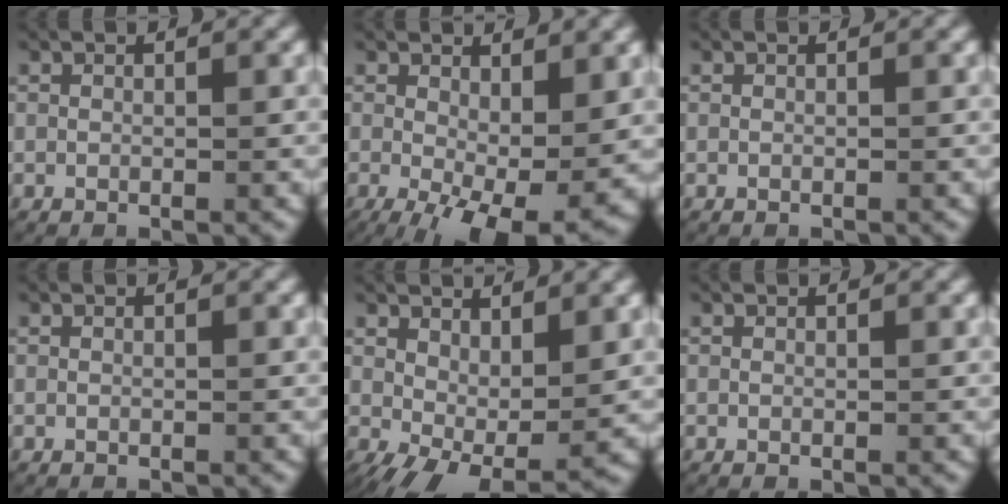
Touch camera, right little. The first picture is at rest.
{"total": 9.7, "force": [-3.8, 4.6, 7.7], "torque": [-0.119, -0.056, -0.026]}
{"total": 0.0}
{"total": 0.0}
{"total": 6.1, "force": [-0.9, 3.4, 5.0], "torque": [-0.081, -0.045, 0.011]}
{"total": 0.0}